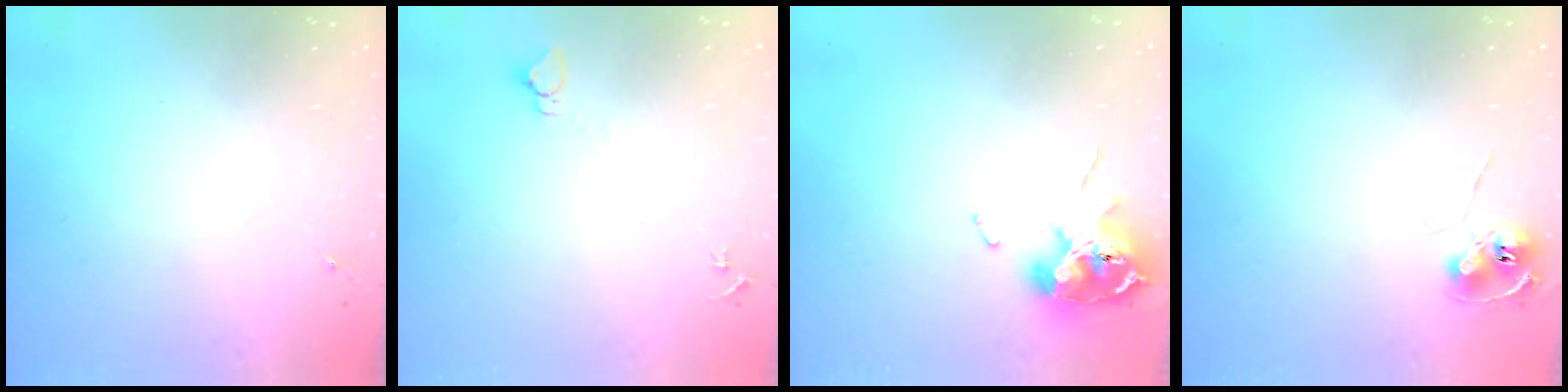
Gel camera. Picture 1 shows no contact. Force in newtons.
{"total": 2.8, "press": 2.8, "slide": 0.2}
{"total": 11.2, "press": 11.2, "slide": 1.3}
{"total": 7.5, "press": 7.5, "slide": 0.5}